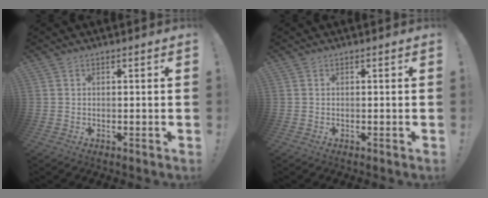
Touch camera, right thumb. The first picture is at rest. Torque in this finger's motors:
{"motor_torque": [0.00, 0.00, 0.00, 0.00, 0.00]}